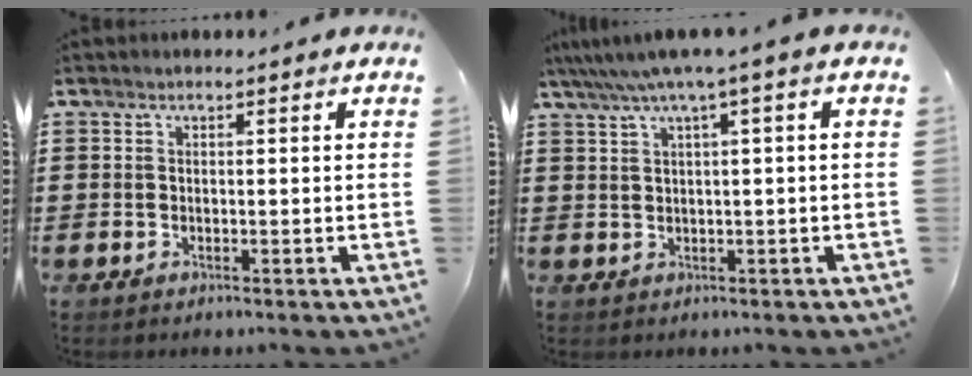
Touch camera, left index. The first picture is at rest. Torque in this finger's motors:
{"motor_torque": [2.14, 0.00, 0.24, 0.21]}